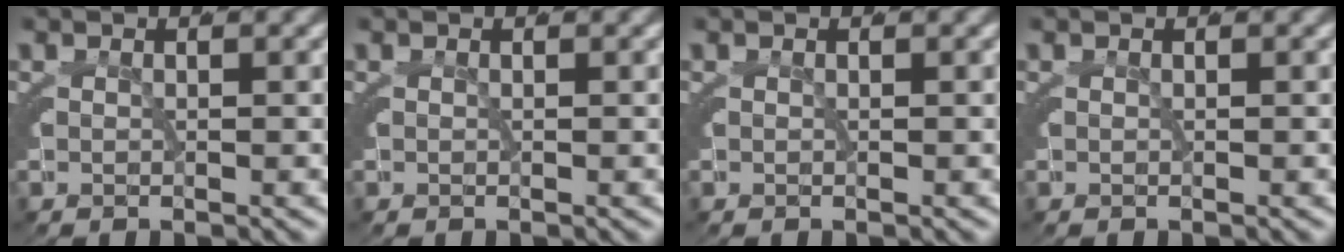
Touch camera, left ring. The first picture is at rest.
{"total": 0.0}
{"total": 0.0}
{"total": 0.0}